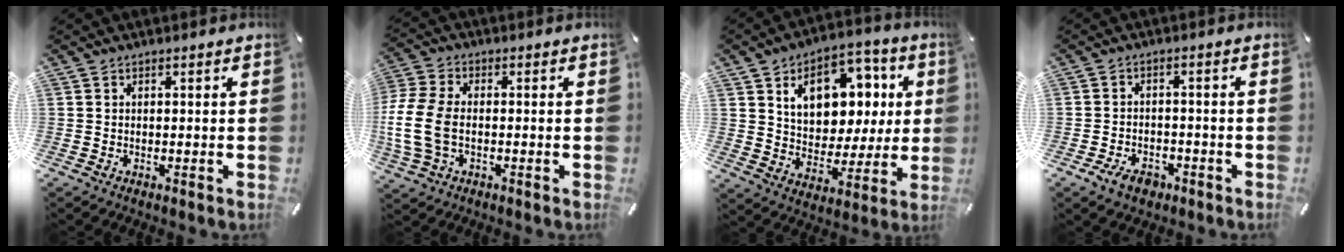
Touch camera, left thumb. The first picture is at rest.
{"total": 10.5, "force": [-1.6, 7.0, 7.6], "torque": [-0.171, 0.004, -0.025]}
{"total": 14.6, "force": [5.6, 11.2, 7.4], "torque": [-0.111, -0.027, 0.106]}
{"total": 5.2, "force": [-3.1, 3.3, 2.6], "torque": [-0.058, 0.012, -0.060]}